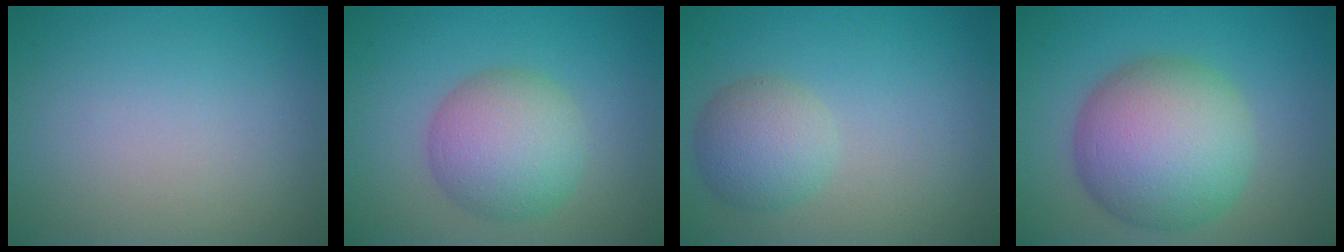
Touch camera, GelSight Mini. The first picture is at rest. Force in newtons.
{"total": 6.1, "press": 6.1, "slide": 0.1}
{"total": 3.7, "press": 3.7, "slide": 0.1}
{"total": 10.4, "press": 10.4, "slide": 0.3}